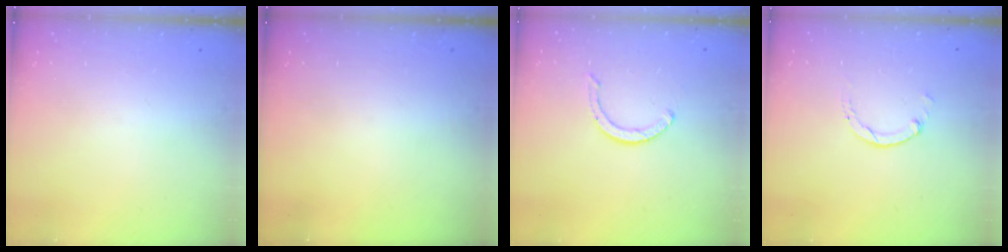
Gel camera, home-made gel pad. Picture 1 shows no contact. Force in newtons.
{"total": 0.0}
{"total": 3.8, "press": 3.8, "slide": 0.3}
{"total": 0.0}